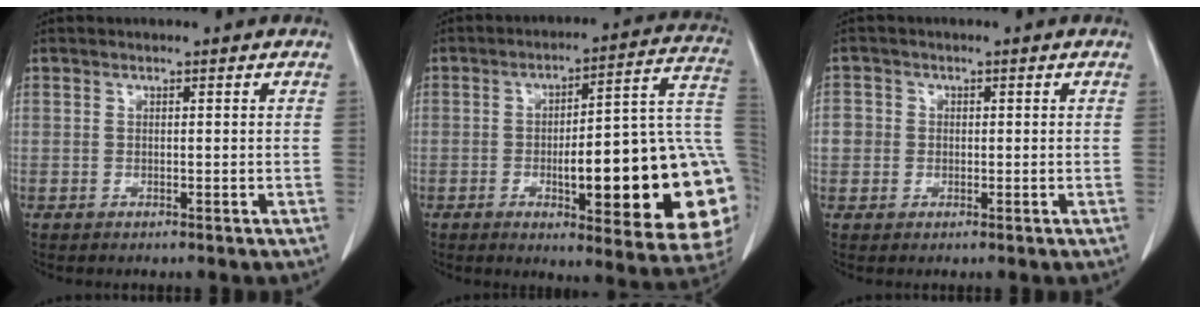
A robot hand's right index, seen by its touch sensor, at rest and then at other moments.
{"total": 25.4, "force": [-4.1, 4.7, 24.6], "torque": [-0.231, 0.016, -0.050]}
{"total": 3.3, "force": [-0.1, 3.2, 0.8], "torque": [-0.008, 0.010, -0.002]}